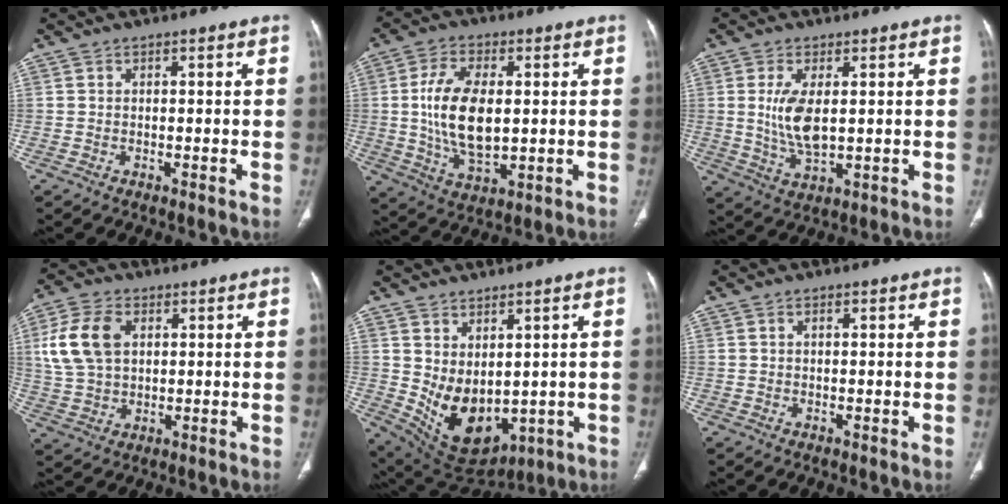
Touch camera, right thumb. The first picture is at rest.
{"total": 13.6, "force": [0.9, 7.1, 11.6], "torque": [-0.217, -0.010, 0.022]}
{"total": 7.8, "force": [1.0, 3.4, 7.0], "torque": [-0.144, -0.016, 0.028]}
{"total": 11.5, "force": [3.0, 7.7, 8.0], "torque": [-0.158, 0.003, 0.061]}
{"total": 11.7, "force": [0.7, 7.7, 8.9], "torque": [-0.130, -0.023, 0.051]}
{"total": 1.0, "force": [0.4, 0.5, 0.8], "torque": [-0.016, 0.003, 0.006]}